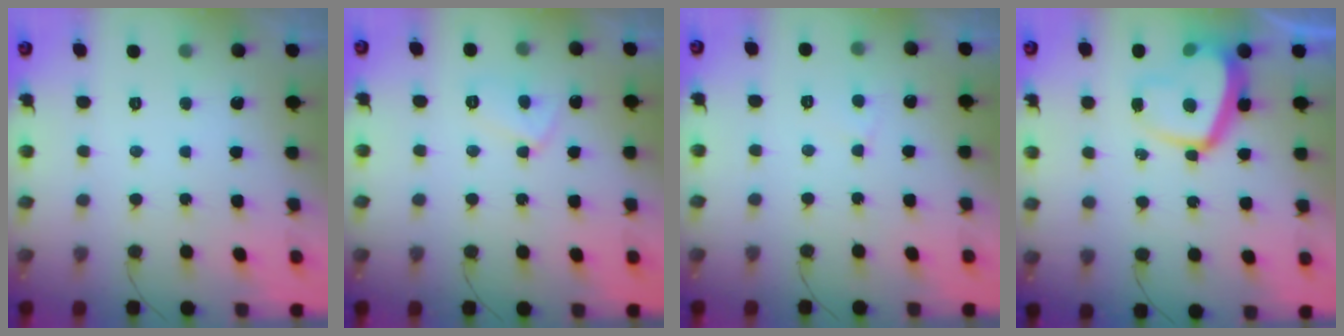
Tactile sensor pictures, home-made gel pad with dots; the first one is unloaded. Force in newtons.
{"total": 6.5, "press": 6.4, "slide": 0.6}
{"total": 3.2, "press": 3.2, "slide": 0.3}
{"total": 12.0, "press": 11.9, "slide": 1.1}